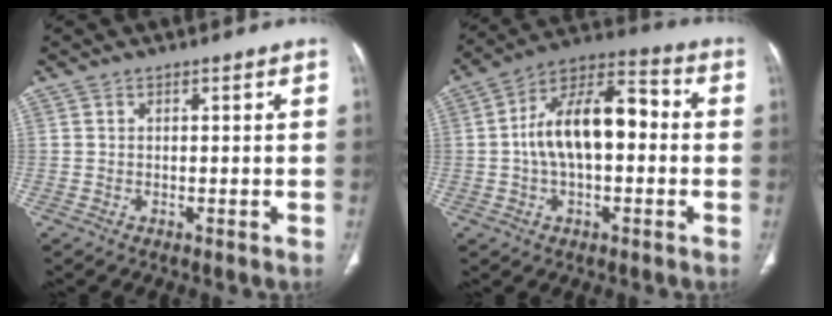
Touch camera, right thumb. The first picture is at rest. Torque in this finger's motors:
{"motor_torque": [2.18, 2.13, 1.55, -0.58, 0.17]}